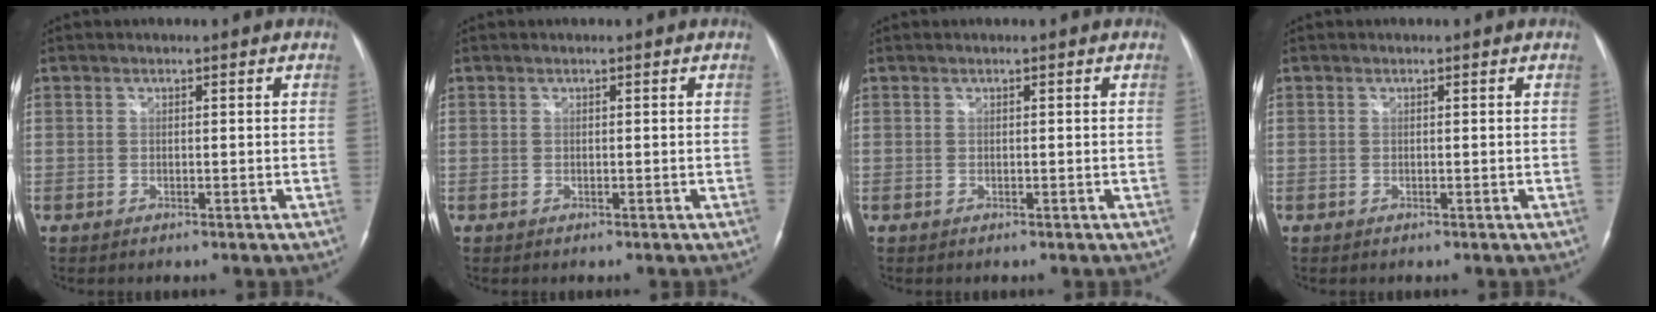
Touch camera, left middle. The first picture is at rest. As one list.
[{"total": 0.0}, {"total": 0.0}, {"total": 0.0}]